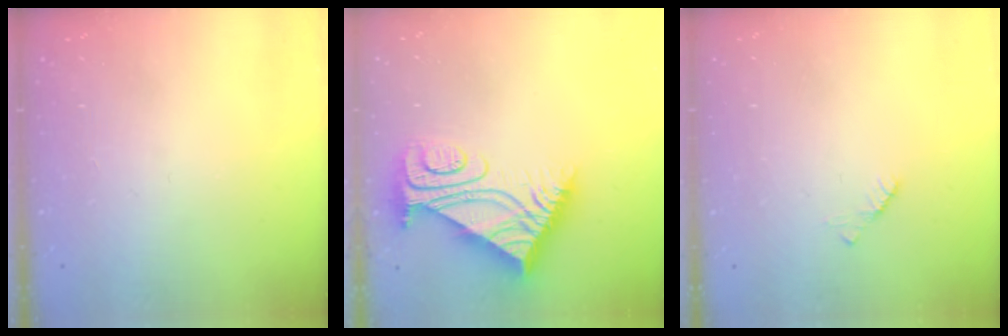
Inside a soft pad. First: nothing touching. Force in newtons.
{"total": 8.7, "press": 8.7, "slide": 0.5}
{"total": 2.2, "press": 2.2, "slide": 0.3}